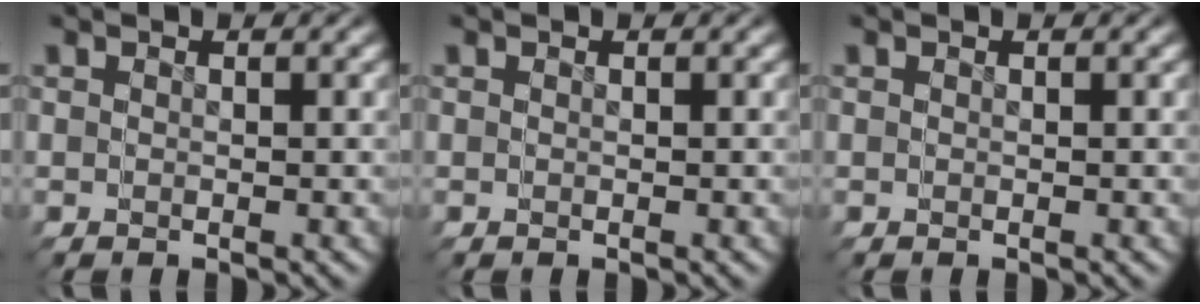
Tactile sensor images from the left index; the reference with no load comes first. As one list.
[{"total": 0.0}, {"total": 0.0}]